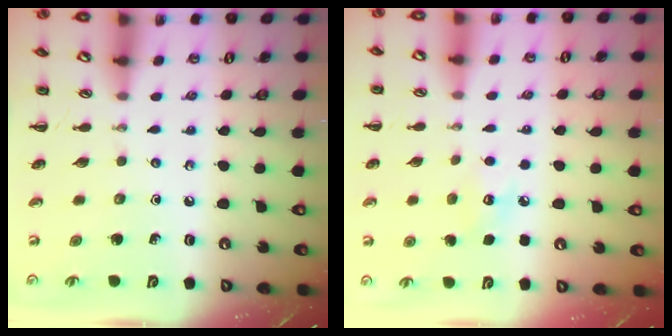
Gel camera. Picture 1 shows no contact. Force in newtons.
{"total": 6.9, "press": 6.6, "slide": 2.0}